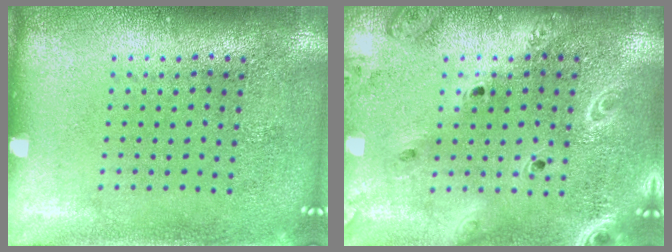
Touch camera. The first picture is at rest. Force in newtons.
{"total": 2.1, "press": 1.9, "slide": 0.9}